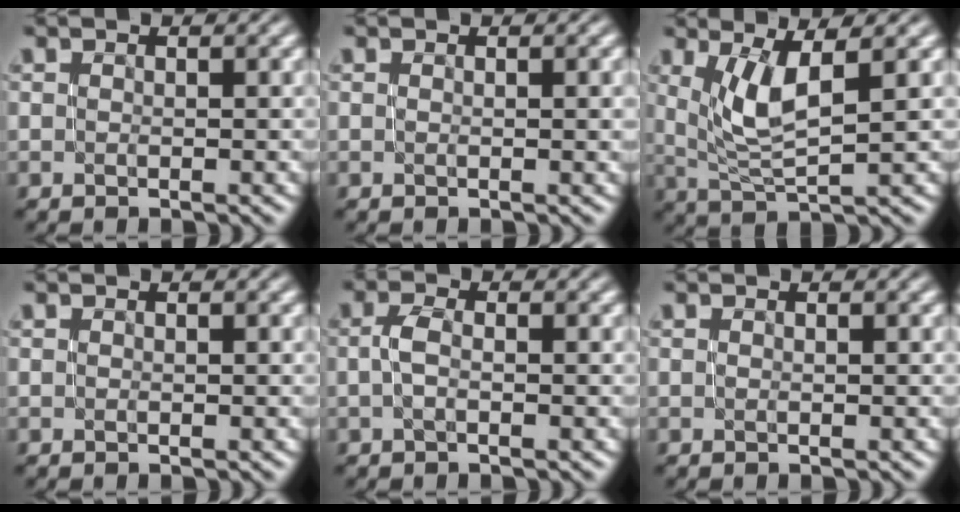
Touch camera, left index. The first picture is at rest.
{"total": 1.3, "force": [0.1, 0.4, 1.2], "torque": [-0.015, 0.003, -0.001]}
{"total": 4.3, "force": [1.5, 1.1, 3.8], "torque": [-0.079, 0.001, 0.036]}
{"total": 0.0}
{"total": 1.4, "force": [-0.1, 0.6, 1.3], "torque": [-0.031, 0.009, -0.006]}
{"total": 0.0}